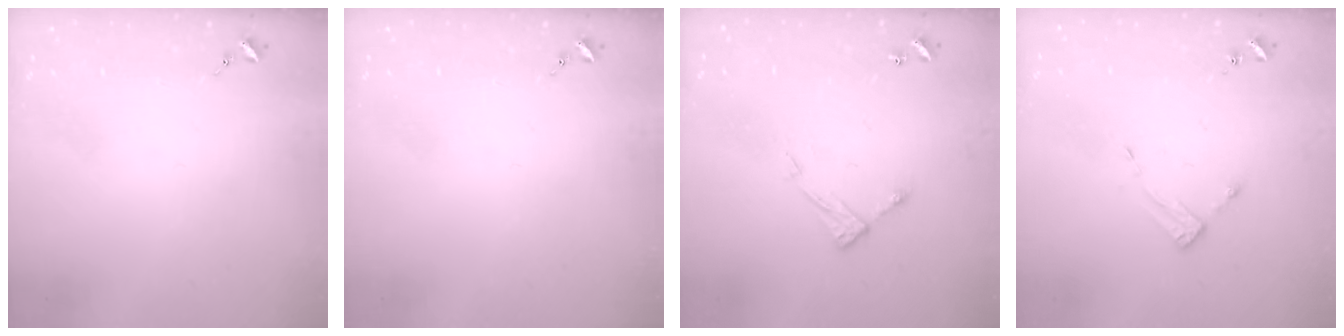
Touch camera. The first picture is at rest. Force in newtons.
{"total": 0.0}
{"total": 6.3, "press": 6.3, "slide": 0.4}
{"total": 3.5, "press": 3.5, "slide": 0.1}